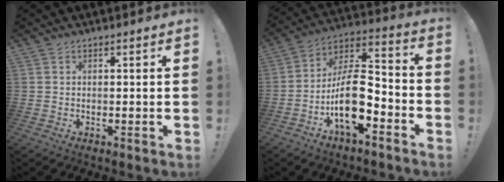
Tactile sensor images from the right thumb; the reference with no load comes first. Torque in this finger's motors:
{"motor_torque": [2.71, 1.71, 0.43, 0.03, 0.61]}